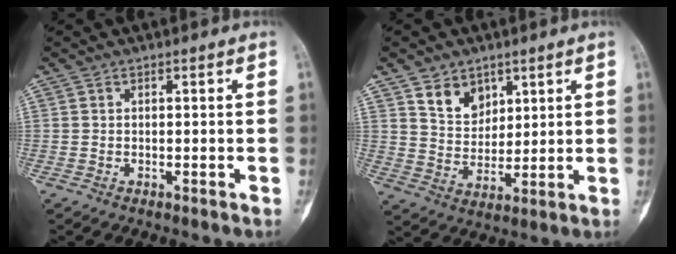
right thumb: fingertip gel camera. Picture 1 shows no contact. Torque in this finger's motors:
{"motor_torque": [-0.34, 0.30, 0.18, 0.29, 0.06]}